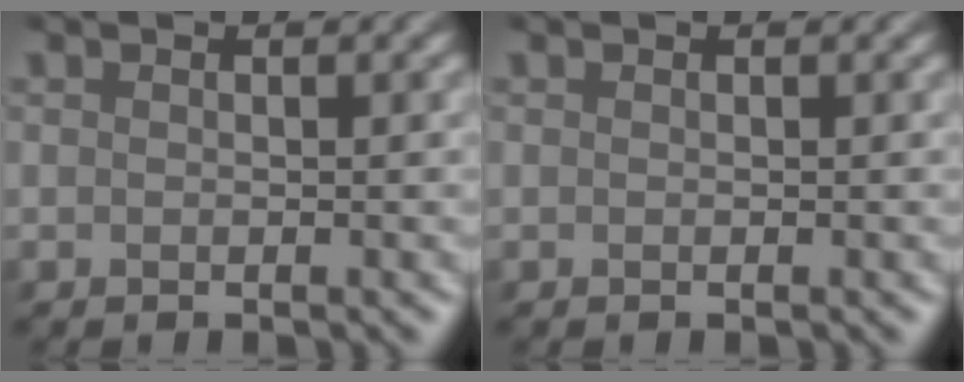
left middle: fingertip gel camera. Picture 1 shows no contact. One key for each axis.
{"total": 0.0}